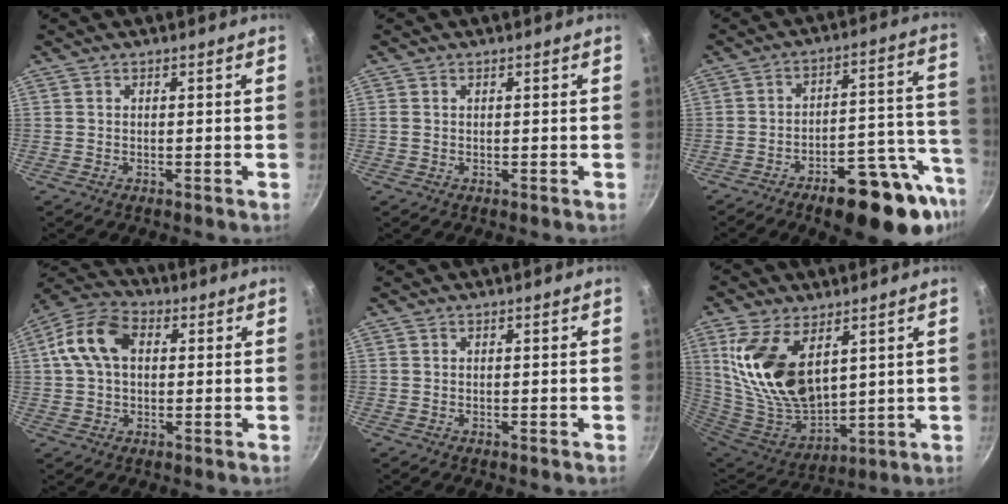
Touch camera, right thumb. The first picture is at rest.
{"total": 1.0, "force": [0.2, 0.8, 0.6], "torque": [-0.012, 0.002, 0.003]}
{"total": 19.5, "force": [-11.1, 7.1, 14.4], "torque": [-0.146, 0.073, -0.153]}
{"total": 11.0, "force": [2.0, 7.4, 7.9], "torque": [-0.133, 0.024, 0.020]}
{"total": 0.0}
{"total": 19.0, "force": [7.2, 10.7, 13.9], "torque": [-0.264, -0.059, 0.156]}